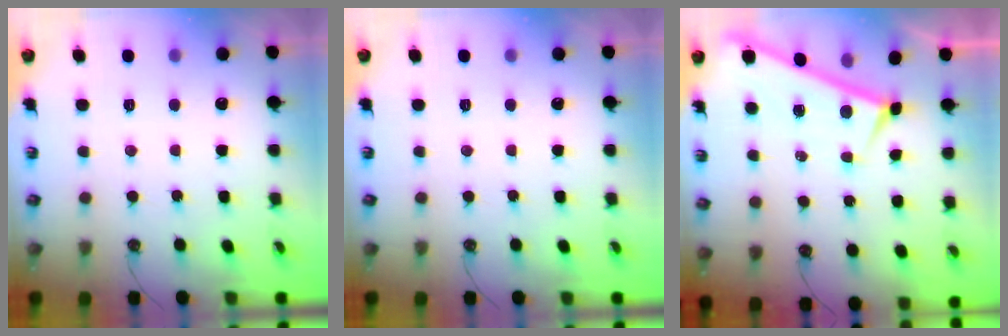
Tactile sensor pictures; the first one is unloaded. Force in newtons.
{"total": 0.0}
{"total": 0.0}